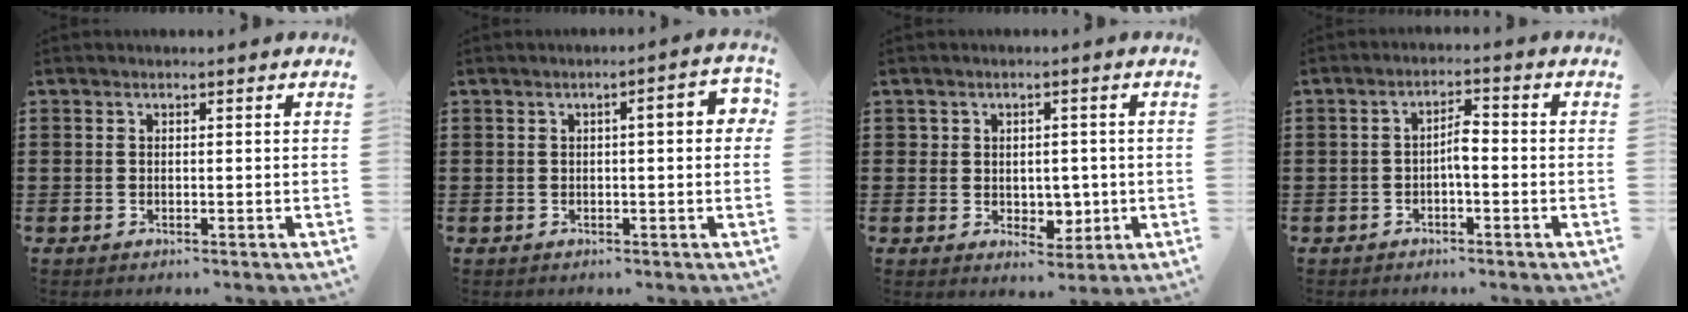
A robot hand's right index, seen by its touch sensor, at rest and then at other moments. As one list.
[{"total": 3.8, "force": [0.3, 0.6, 3.7], "torque": [-0.058, 0.003, 0.001]}, {"total": 3.5, "force": [0.4, 3.2, 1.4], "torque": [-0.024, 0.003, 0.002]}, {"total": 3.0, "force": [-0.7, 0.9, 2.8], "torque": [-0.052, 0.006, -0.015]}]